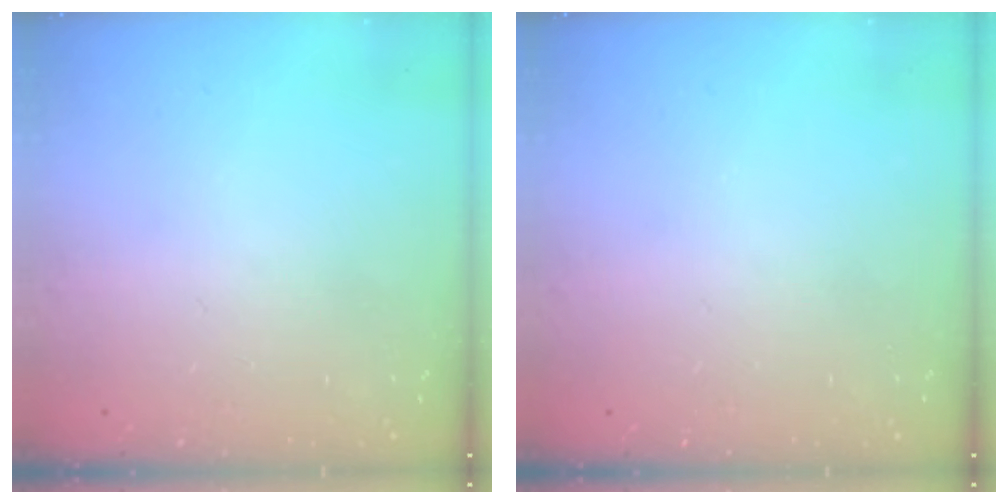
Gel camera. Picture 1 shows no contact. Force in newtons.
{"total": 0.0}